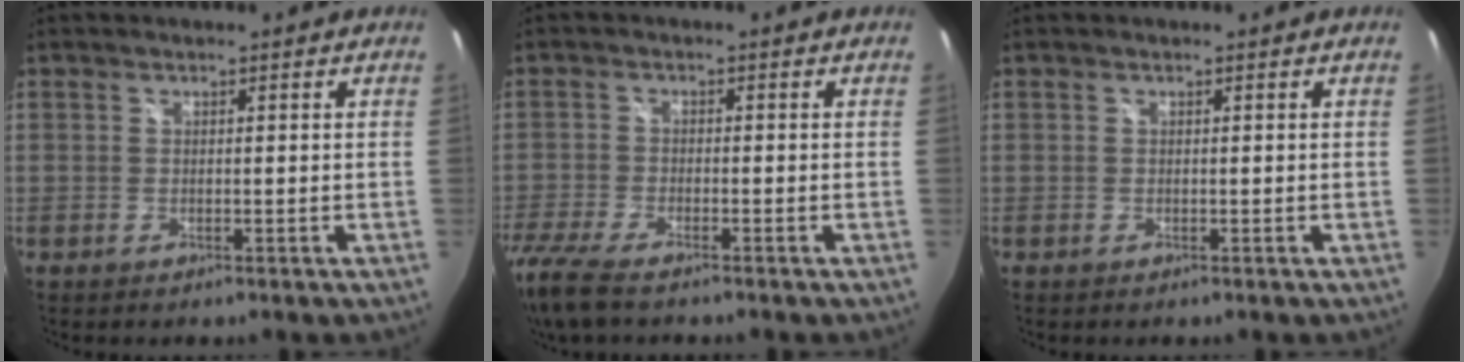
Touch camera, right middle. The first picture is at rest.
{"total": 10.0, "force": [-7.8, 2.3, 5.9], "torque": [-0.150, -0.038, -0.150]}
{"total": 0.0}